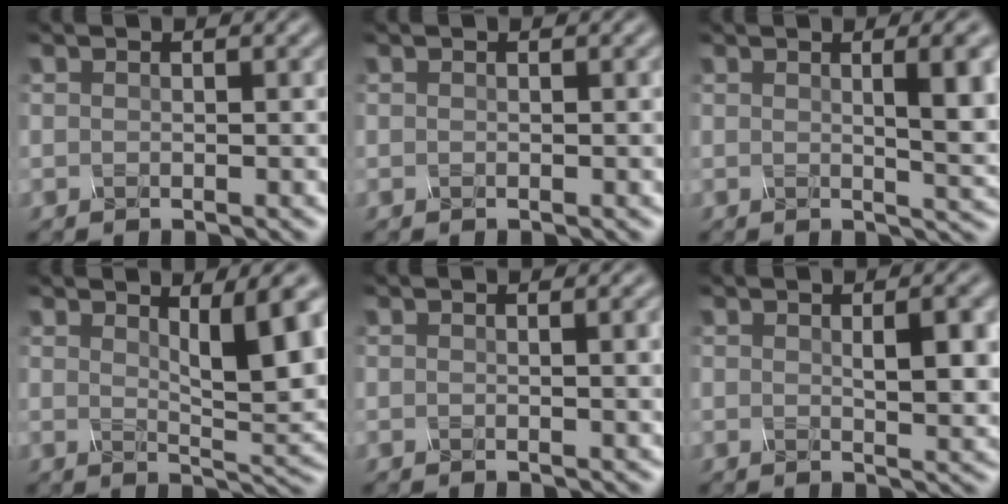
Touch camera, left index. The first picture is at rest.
{"total": 0.0}
{"total": 6.5, "force": [1.2, 1.8, 6.1], "torque": [-0.057, 0.003, 0.018]}
{"total": 7.2, "force": [2.5, 1.9, 6.5], "torque": [-0.082, -0.009, 0.042]}
{"total": 2.8, "force": [0.4, 1.0, 2.6], "torque": [-0.019, 0.006, 0.005]}
{"total": 4.4, "force": [0.8, 1.2, 4.1], "torque": [-0.052, 0.003, 0.015]}